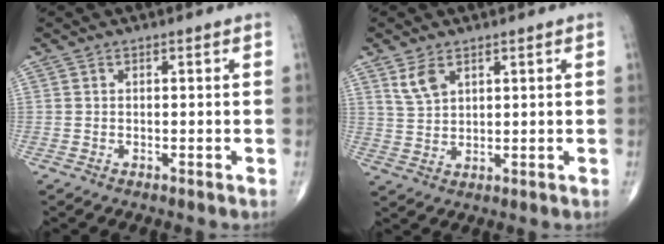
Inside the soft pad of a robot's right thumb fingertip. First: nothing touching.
{"total": 4.3, "force": [2.5, 2.3, 2.6], "torque": [-0.047, -0.010, 0.057]}